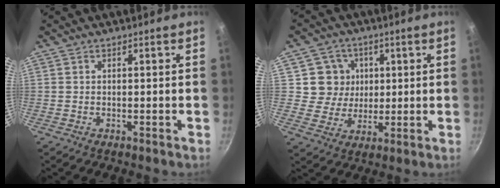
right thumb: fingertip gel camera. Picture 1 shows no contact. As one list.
[{"total": 8.2, "force": [1.8, 7.8, 1.6], "torque": [0.012, -0.006, 0.027]}]